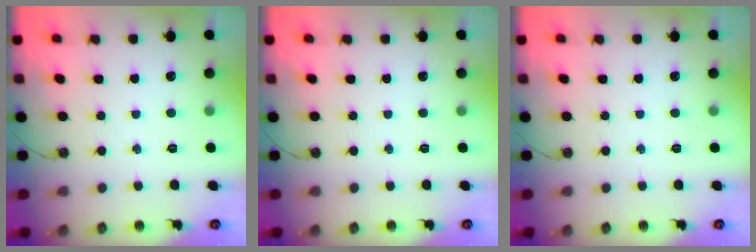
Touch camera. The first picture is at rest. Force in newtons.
{"total": 0.0}
{"total": 0.0}